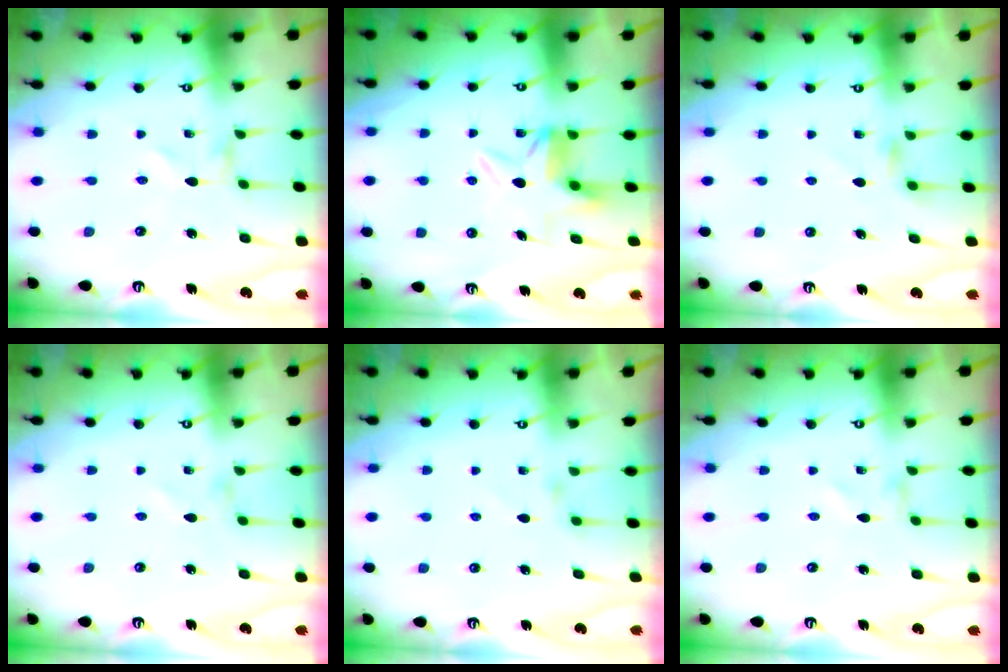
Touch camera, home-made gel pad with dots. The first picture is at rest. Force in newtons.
{"total": 6.4, "press": 6.4, "slide": 0.4}
{"total": 3.5, "press": 3.4, "slide": 0.5}
{"total": 0.7, "press": 0.7, "slide": 0.2}
{"total": 3.2, "press": 3.2, "slide": 0.5}
{"total": 0.0}